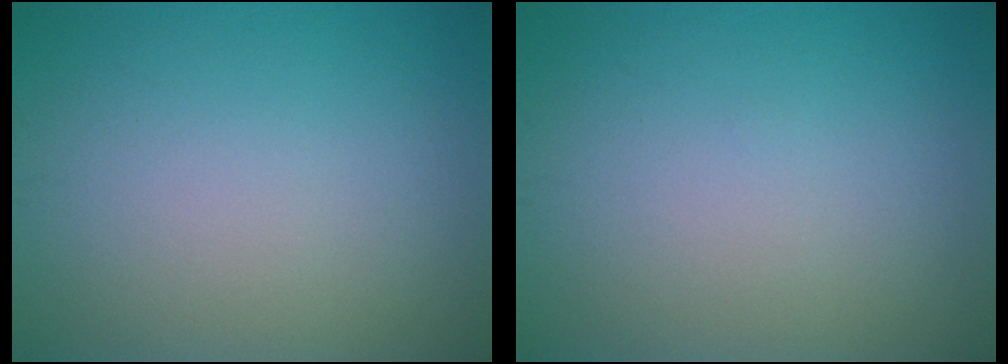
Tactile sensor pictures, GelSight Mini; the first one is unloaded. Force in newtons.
{"total": 0.0}